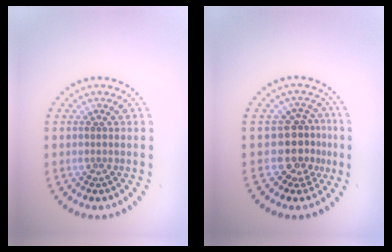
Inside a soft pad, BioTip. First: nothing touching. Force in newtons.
{"total": 3.2, "press": 2.5, "slide": 2.0}